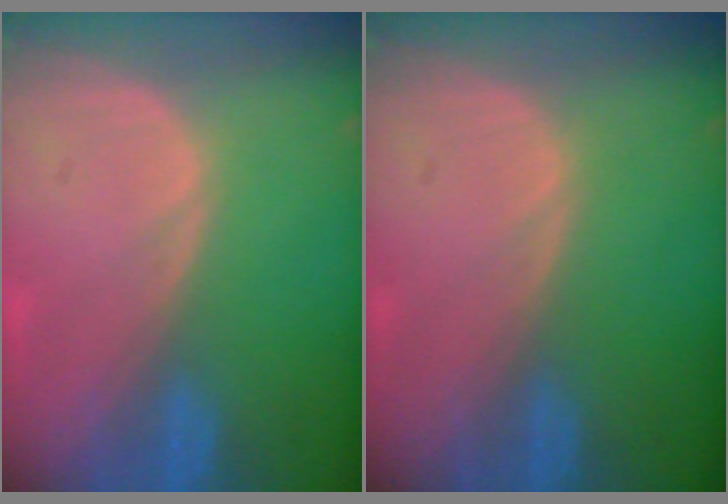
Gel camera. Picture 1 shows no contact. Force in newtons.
{"total": 0.0}